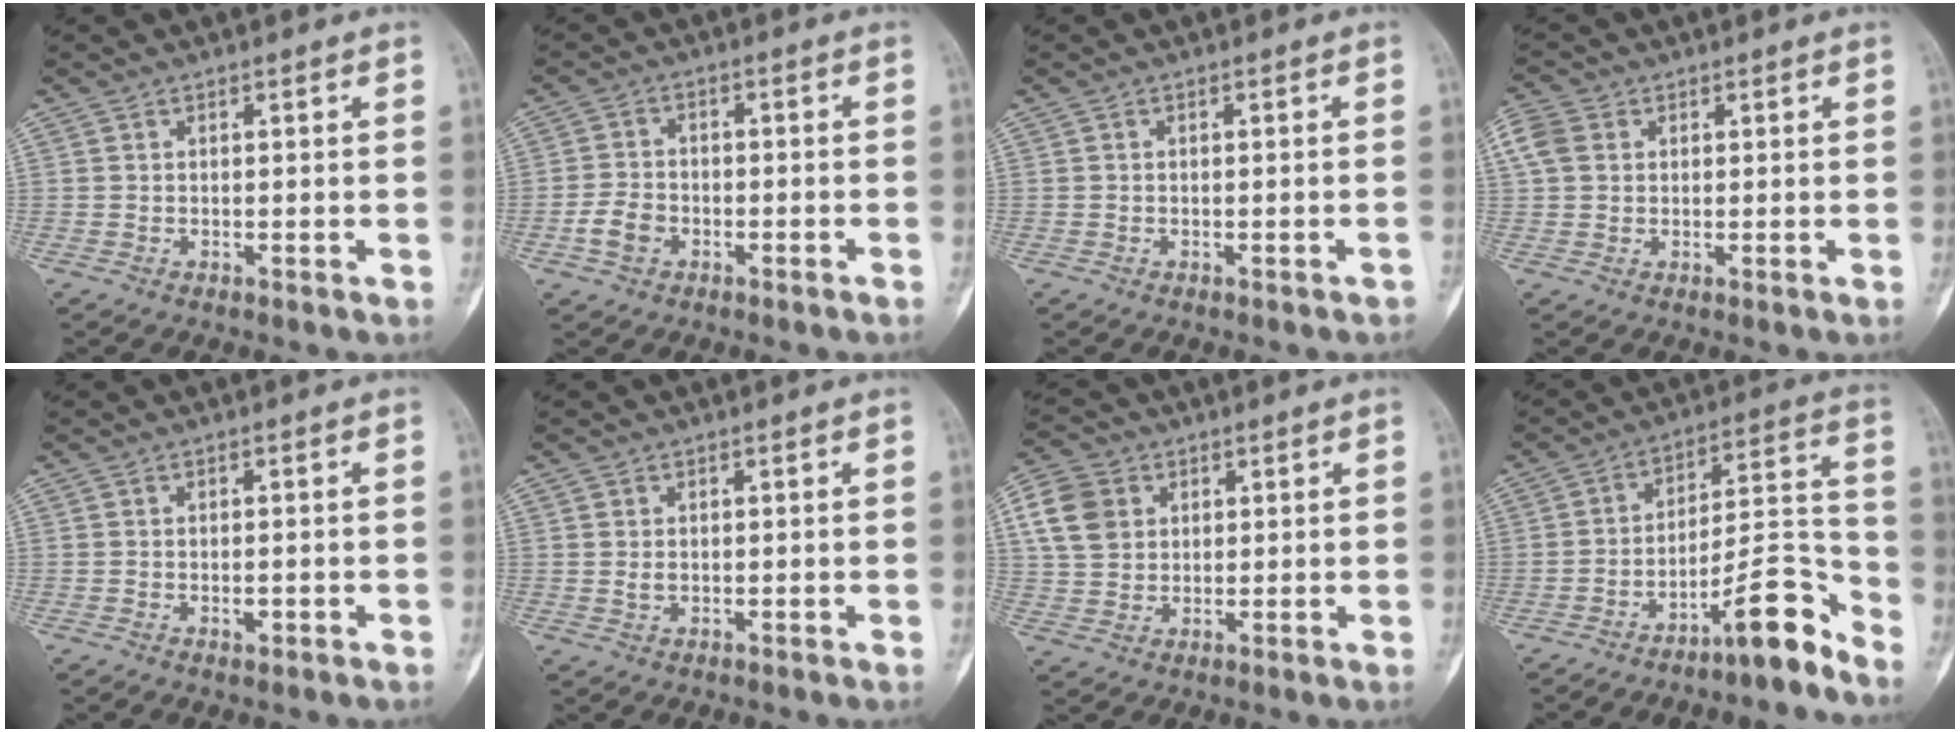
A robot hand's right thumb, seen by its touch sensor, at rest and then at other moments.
{"total": 4.5, "force": [-2.1, 3.1, 2.6], "torque": [-0.049, 0.019, -0.039]}
{"total": 1.2, "force": [-1.0, 0.4, 0.6], "torque": [-0.013, 0.009, -0.008]}
{"total": 5.0, "force": [1.4, 4.0, 2.6], "torque": [-0.064, 0.012, 0.024]}
{"total": 1.7, "force": [-0.7, 0.8, 1.3], "torque": [-0.021, 0.002, -0.008]}
{"total": 1.4, "force": [0.1, 1.1, 0.9], "torque": [-0.016, -0.001, 0.006]}
{"total": 8.8, "force": [2.6, 7.2, 4.4], "torque": [-0.073, 0.002, 0.048]}
{"total": 12.4, "force": [-9.1, 2.4, 8.1], "torque": [-0.110, 0.103, -0.149]}